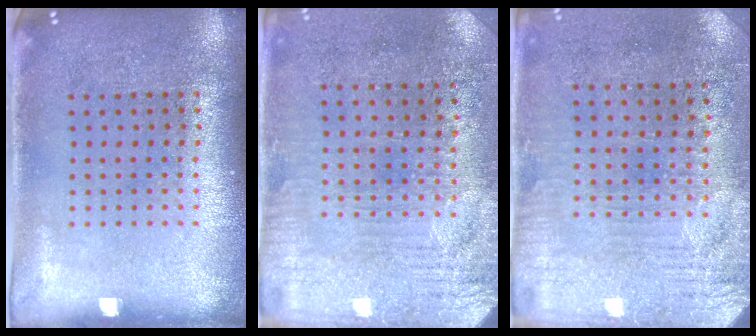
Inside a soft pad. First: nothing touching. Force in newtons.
{"total": 3.2, "press": 2.9, "slide": 1.4}
{"total": 3.2, "press": 2.9, "slide": 1.4}